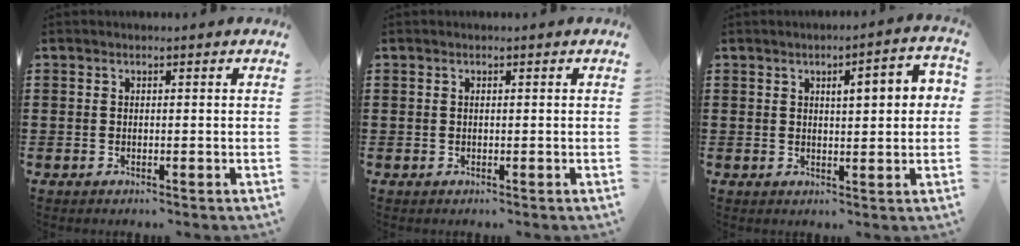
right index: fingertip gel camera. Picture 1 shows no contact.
{"total": 0.0}
{"total": 4.3, "force": [0.9, 1.0, 4.1], "torque": [-0.061, -0.001, 0.007]}